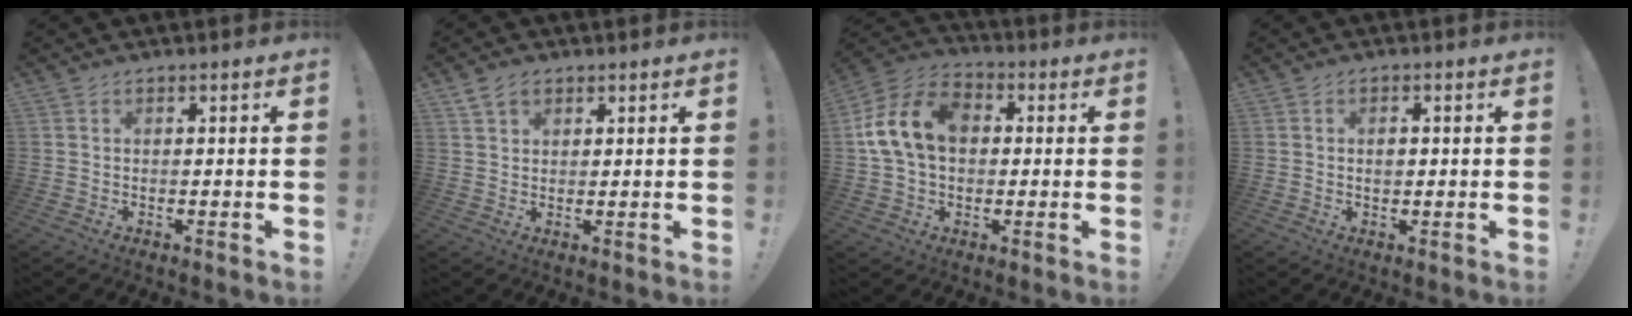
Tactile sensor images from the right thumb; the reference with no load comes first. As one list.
[{"total": 4.1, "force": [2.5, 2.8, 1.7], "torque": [-0.032, -0.003, 0.048]}, {"total": 16.0, "force": [2.3, 11.7, 10.7], "torque": [-0.200, 0.018, 0.046]}, {"total": 1.8, "force": [0.2, 1.2, 1.4], "torque": [-0.012, 0.000, -0.001]}]